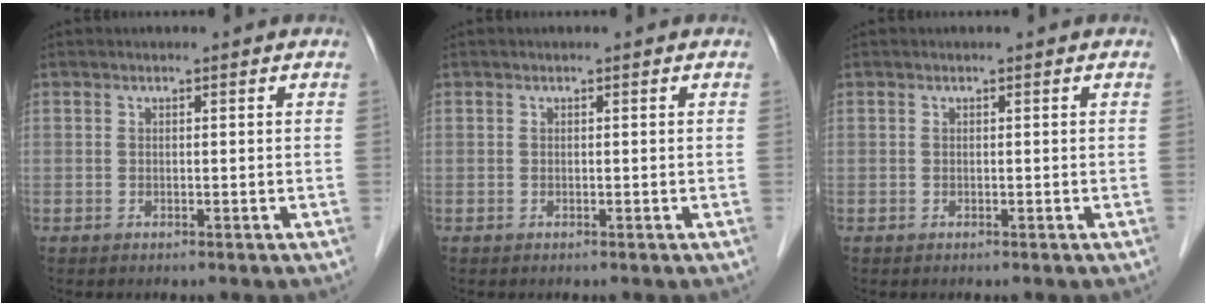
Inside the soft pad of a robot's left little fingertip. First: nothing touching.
{"total": 0.0}
{"total": 0.0}